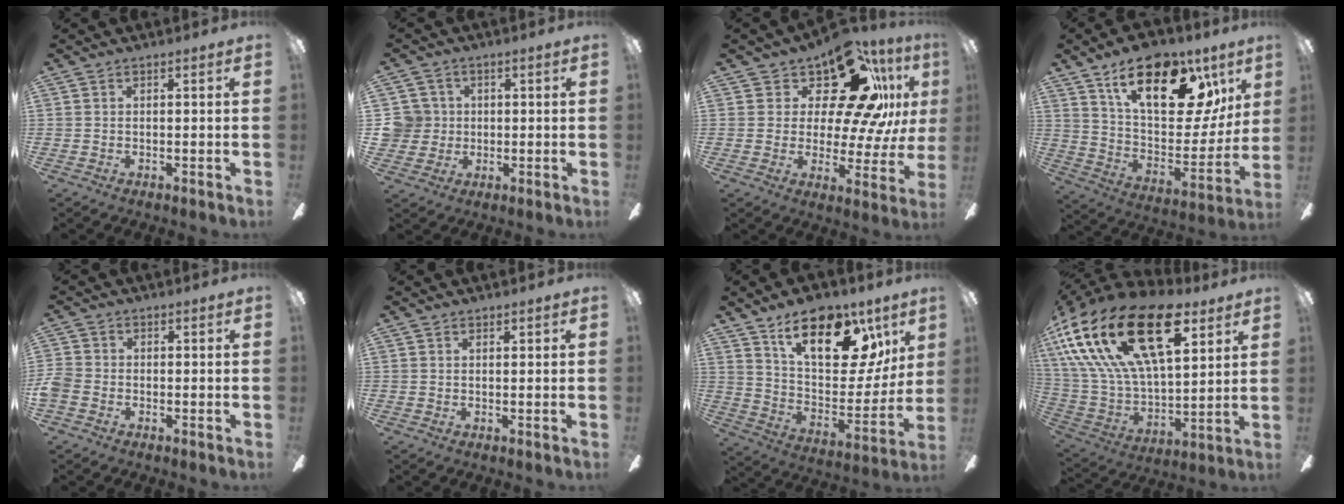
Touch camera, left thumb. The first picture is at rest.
{"total": 7.2, "force": [0.8, 7.0, 1.0], "torque": [-0.040, 0.008, 0.017]}
{"total": 18.8, "force": [11.1, 7.8, 13.1], "torque": [-0.199, -0.075, 0.185]}
{"total": 24.9, "force": [13.5, 12.5, 16.8], "torque": [-0.247, -0.064, 0.234]}
{"total": 3.3, "force": [-1.5, 2.5, 1.5], "torque": [-0.035, 0.008, -0.030]}
{"total": 0.9, "force": [0.6, 0.4, 0.6], "torque": [-0.011, 0.002, 0.010]}
{"total": 23.0, "force": [13.0, 11.9, 14.9], "torque": [-0.215, -0.063, 0.222]}
{"total": 31.2, "force": [15.1, 15.2, 22.7], "torque": [-0.449, -0.085, 0.262]}